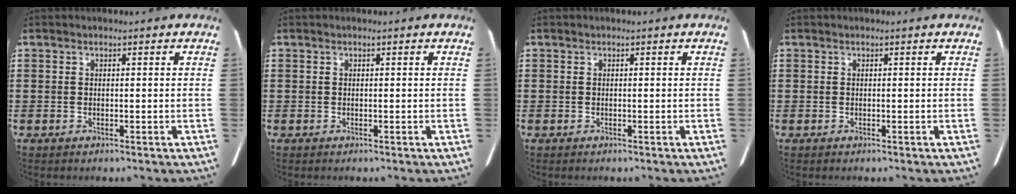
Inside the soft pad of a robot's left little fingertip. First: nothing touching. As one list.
[{"total": 0.0}, {"total": 0.0}, {"total": 0.0}]